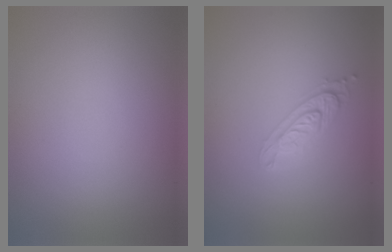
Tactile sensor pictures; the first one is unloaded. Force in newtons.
{"total": 2.1, "press": 2.0, "slide": 0.4}